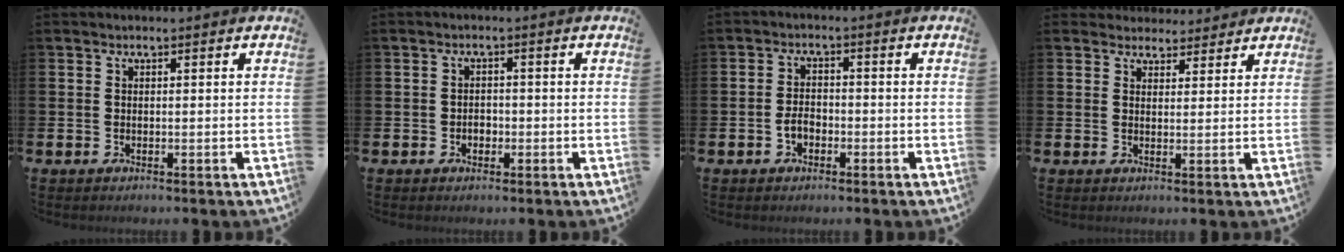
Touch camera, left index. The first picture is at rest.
{"total": 1.6, "force": [-0.6, 1.3, 0.7], "torque": [-0.006, 0.002, -0.016]}
{"total": 2.4, "force": [-1.0, 1.5, 1.5], "torque": [-0.029, 0.005, -0.022]}
{"total": 3.6, "force": [3.4, 1.3, -0.2], "torque": [0.003, -0.015, 0.061]}